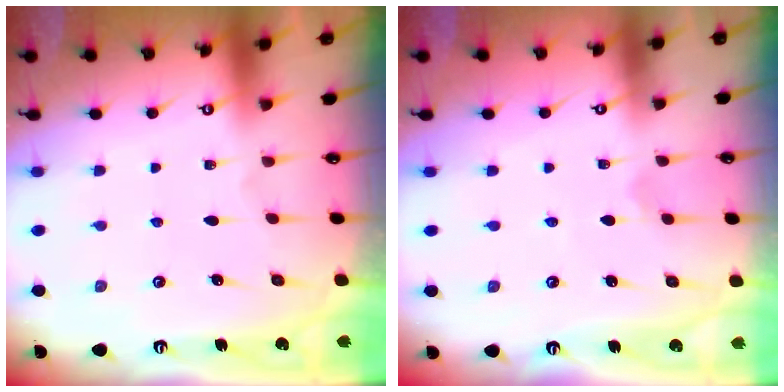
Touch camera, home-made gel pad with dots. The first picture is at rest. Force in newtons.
{"total": 1.2, "press": 1.2, "slide": 0.1}